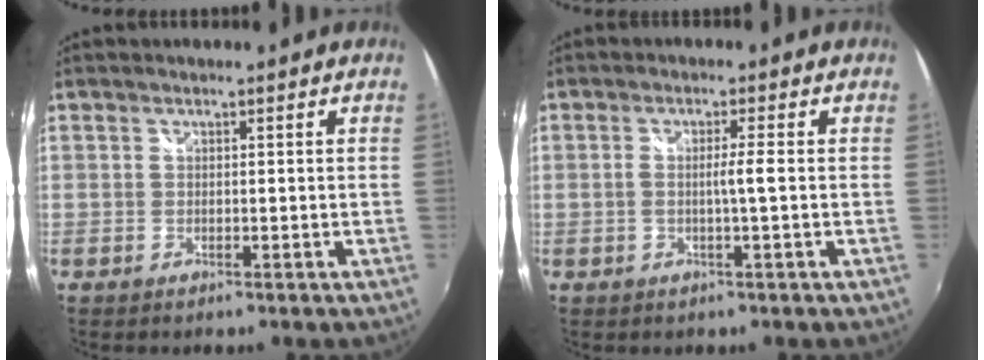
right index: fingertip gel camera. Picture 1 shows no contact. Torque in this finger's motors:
{"motor_torque": [-0.08, 0.04, 0.14, 0.01]}